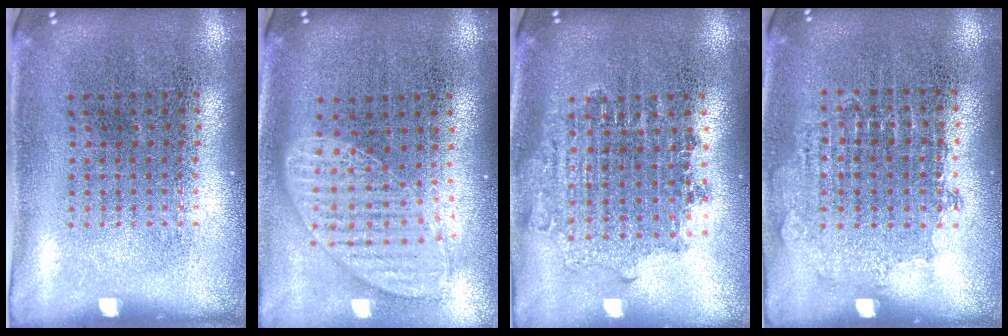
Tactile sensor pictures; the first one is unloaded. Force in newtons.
{"total": 1.4, "press": 1.2, "slide": 0.7}
{"total": 1.7, "press": 1.4, "slide": 1.0}
{"total": 0.8, "press": 0.8, "slide": 0.2}